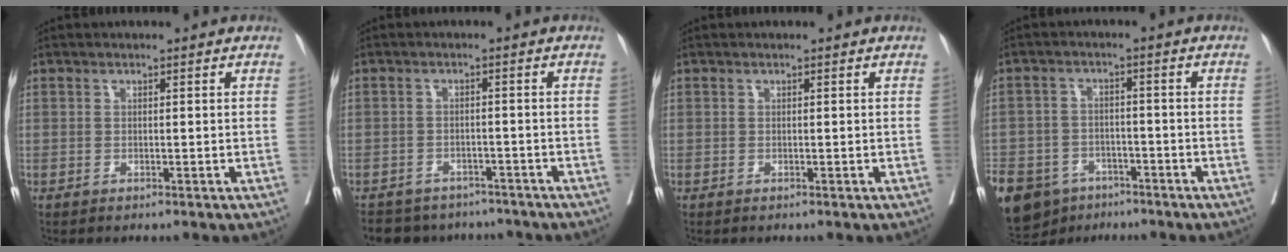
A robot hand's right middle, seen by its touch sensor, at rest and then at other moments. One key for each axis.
{"total": 8.5, "fx": -7.5, "fy": 3.9, "fz": 1.1, "tx": -0.016, "ty": 0.011, "tz": -0.091}
{"total": 0.0}
{"total": 19.2, "fx": -11.8, "fy": 12.9, "fz": 7.9, "tx": -0.249, "ty": -0.018, "tz": -0.175}